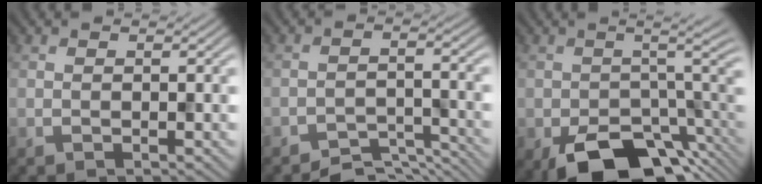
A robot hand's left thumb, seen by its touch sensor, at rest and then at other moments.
{"total": 5.1, "force": [-4.6, 1.2, 1.7], "torque": [-0.027, 0.002, -0.076]}
{"total": 12.0, "force": [-5.5, 5.8, 8.9], "torque": [-0.142, -0.045, -0.074]}